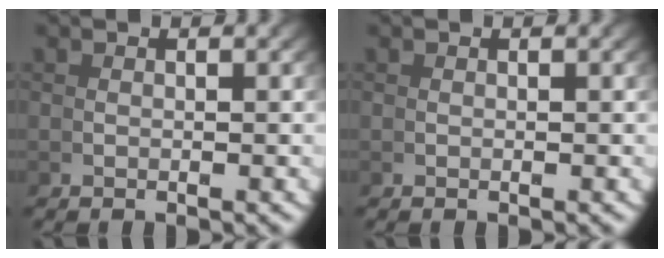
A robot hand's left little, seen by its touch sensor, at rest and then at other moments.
{"total": 0.0}